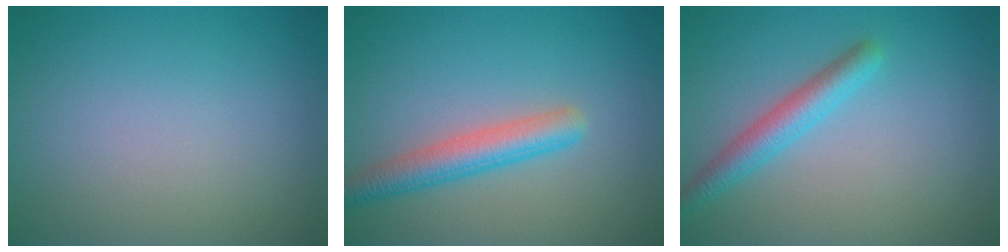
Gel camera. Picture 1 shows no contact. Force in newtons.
{"total": 3.6, "press": 3.6, "slide": 0.1}
{"total": 2.9, "press": 2.9, "slide": 0.1}